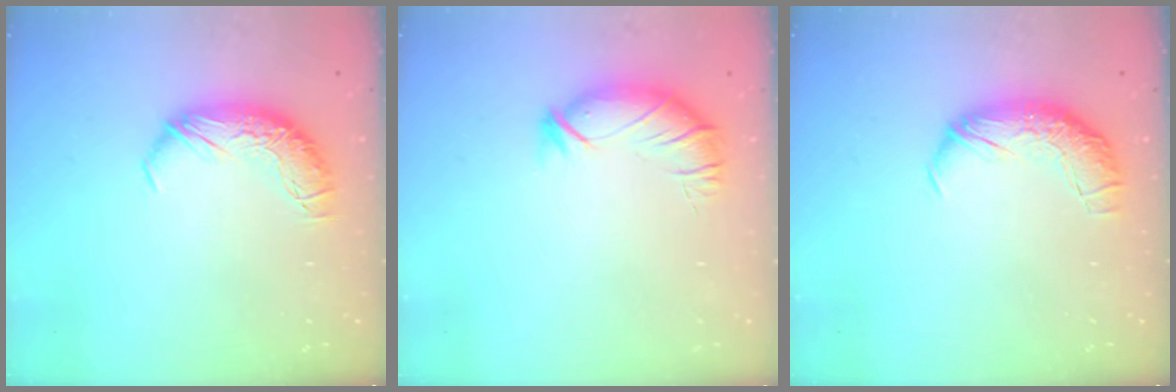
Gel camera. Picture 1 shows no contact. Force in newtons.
{"total": 3.0, "press": 2.4, "slide": 1.9}
{"total": 2.3, "press": 1.1, "slide": 2.1}